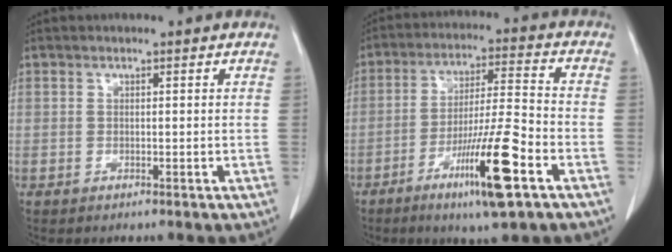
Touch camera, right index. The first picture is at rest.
{"total": 13.3, "force": [-6.4, 0.2, 11.7], "torque": [-0.205, -0.018, -0.111]}